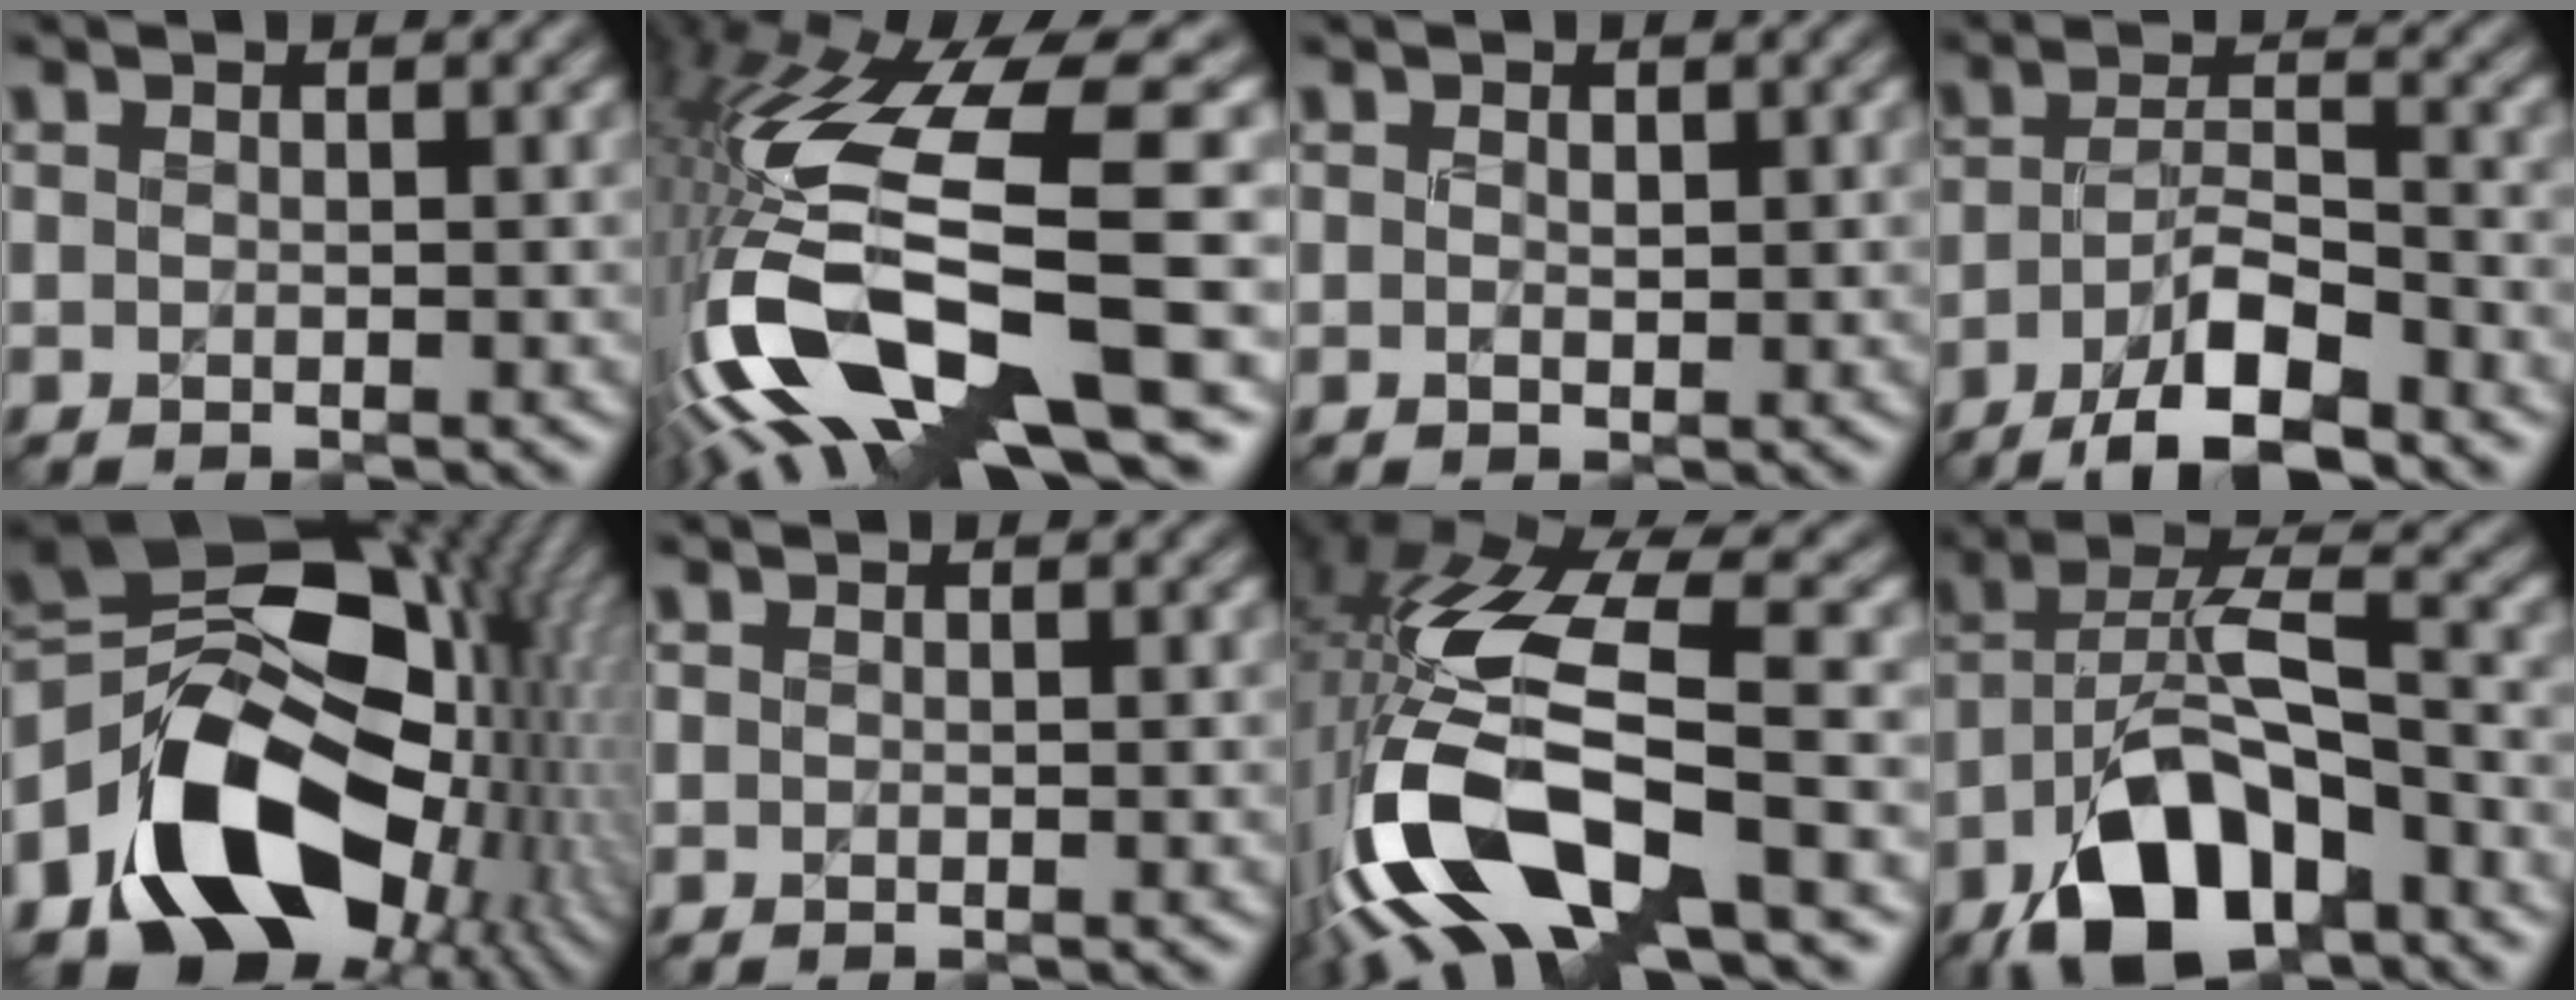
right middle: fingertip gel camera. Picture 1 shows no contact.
{"total": 15.9, "force": [-4.7, 5.3, 14.2], "torque": [-0.287, -0.011, -0.076]}
{"total": 0.5, "force": [0.3, 0.4, 0.0], "torque": [0.001, 0.000, 0.005]}
{"total": 7.1, "force": [-5.0, 1.9, 4.8], "torque": [-0.082, 0.007, -0.089]}
{"total": 16.7, "force": [-4.2, 12.5, 10.2], "torque": [-0.166, -0.019, -0.069]}
{"total": 0.0}
{"total": 14.4, "force": [-4.6, 5.5, 12.5], "torque": [-0.260, -0.013, -0.081]}
{"total": 10.8, "force": [-6.0, 4.8, 7.5], "torque": [-0.142, 0.015, -0.116]}